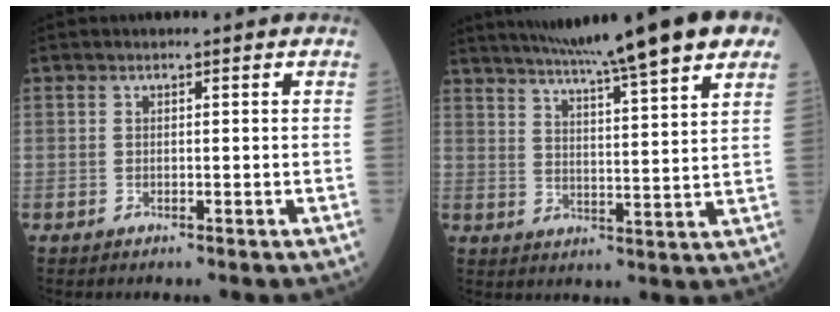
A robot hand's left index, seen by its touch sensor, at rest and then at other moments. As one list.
[{"total": 20.0, "force": [15.4, 0.5, 12.8], "torque": [-0.204, 0.014, 0.208]}]